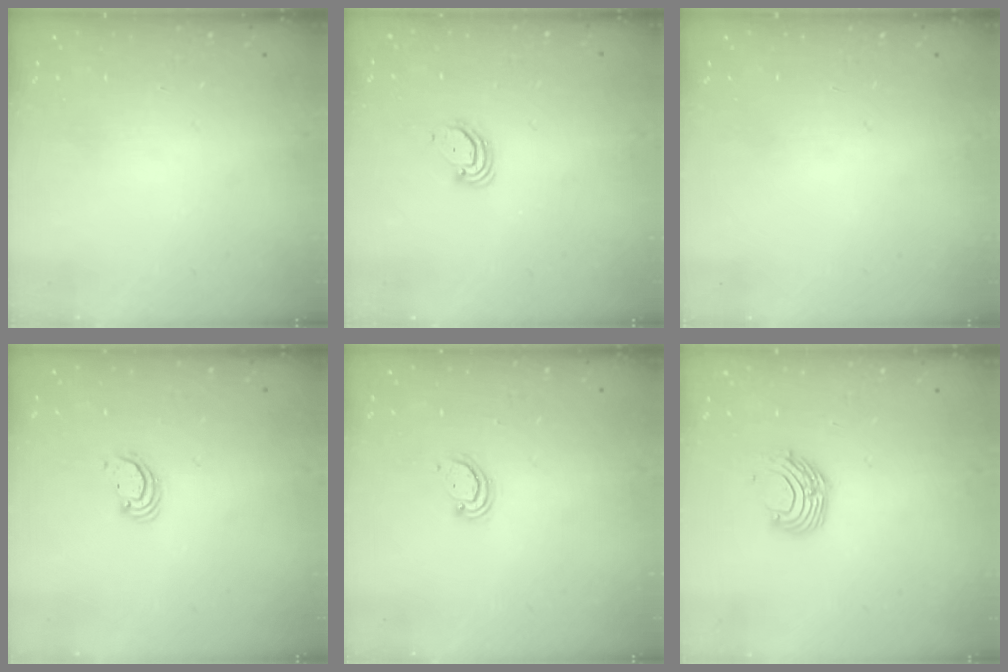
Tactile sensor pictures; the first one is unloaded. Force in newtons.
{"total": 3.1, "press": 3.1, "slide": 0.2}
{"total": 0.0}
{"total": 2.2, "press": 2.2, "slide": 0.2}
{"total": 2.3, "press": 2.3, "slide": 0.3}
{"total": 8.8, "press": 8.8, "slide": 0.9}